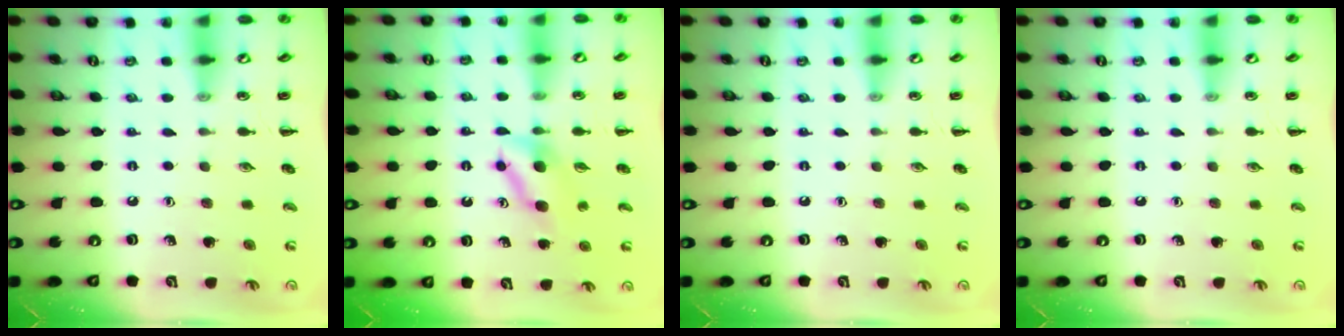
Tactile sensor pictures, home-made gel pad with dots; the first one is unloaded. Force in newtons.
{"total": 5.3, "press": 5.2, "slide": 1.0}
{"total": 0.0}
{"total": 0.0}